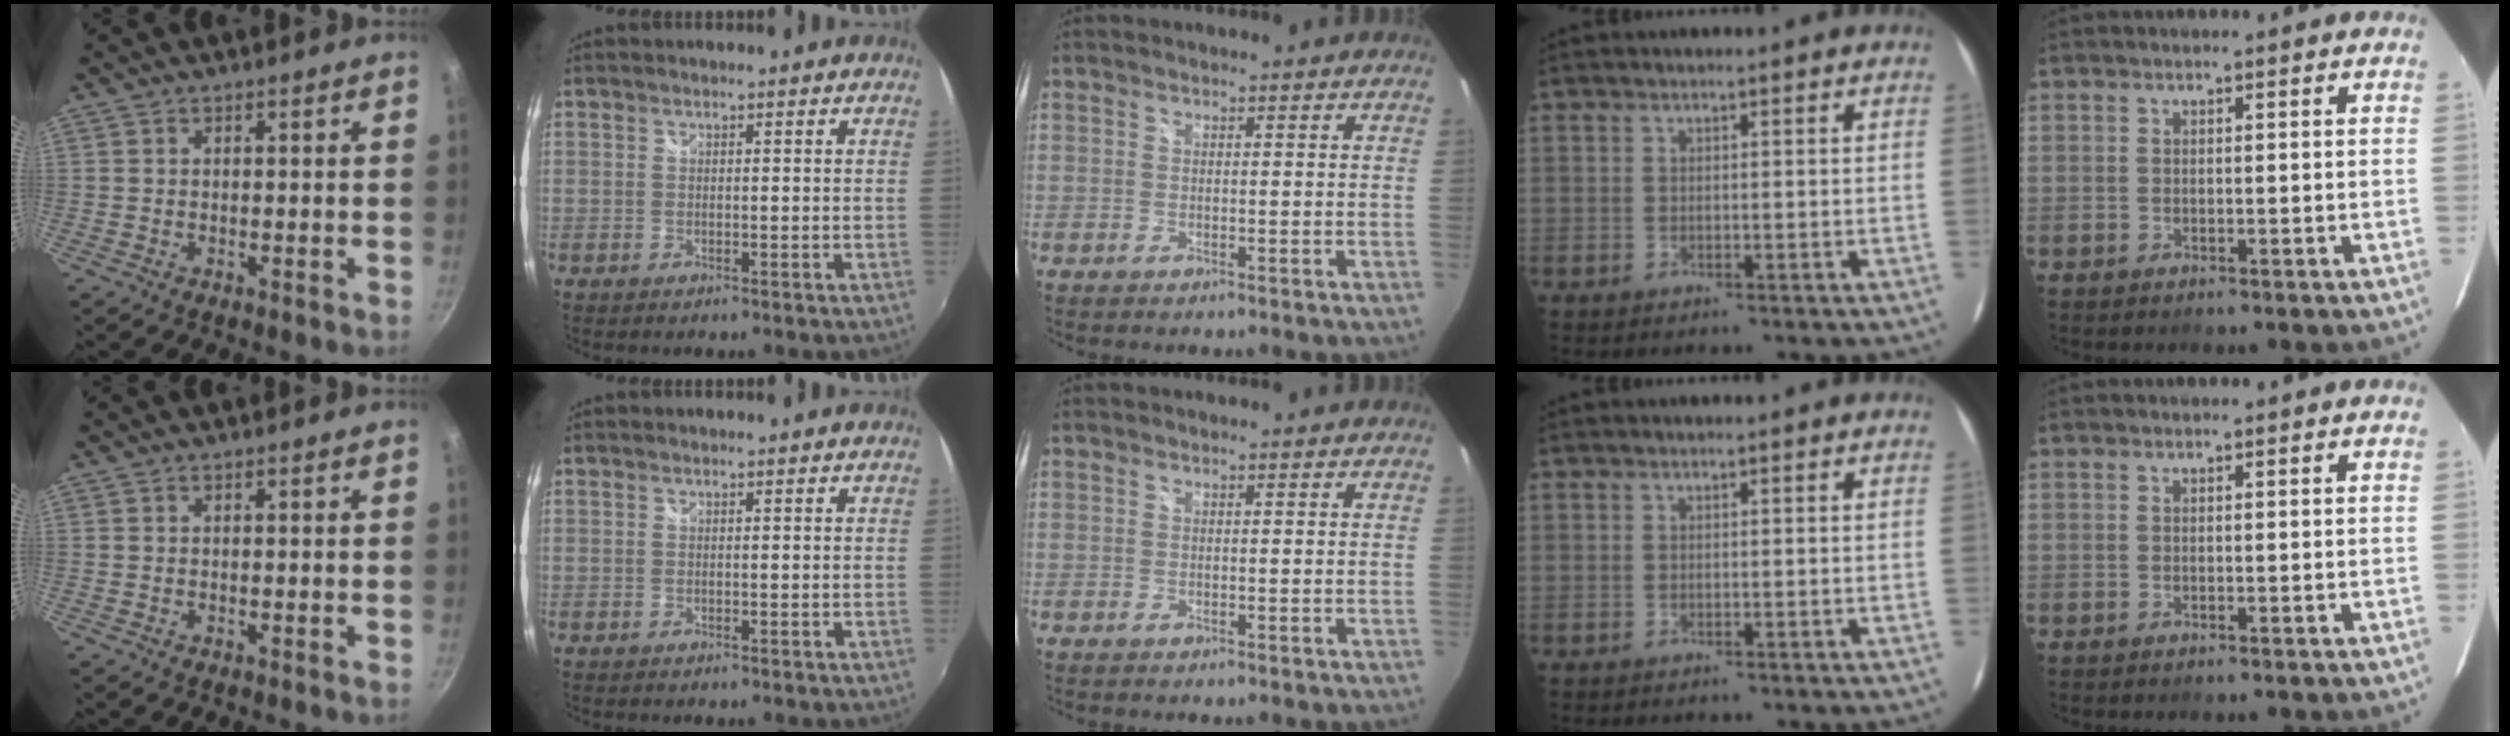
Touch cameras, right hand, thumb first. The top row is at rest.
{}